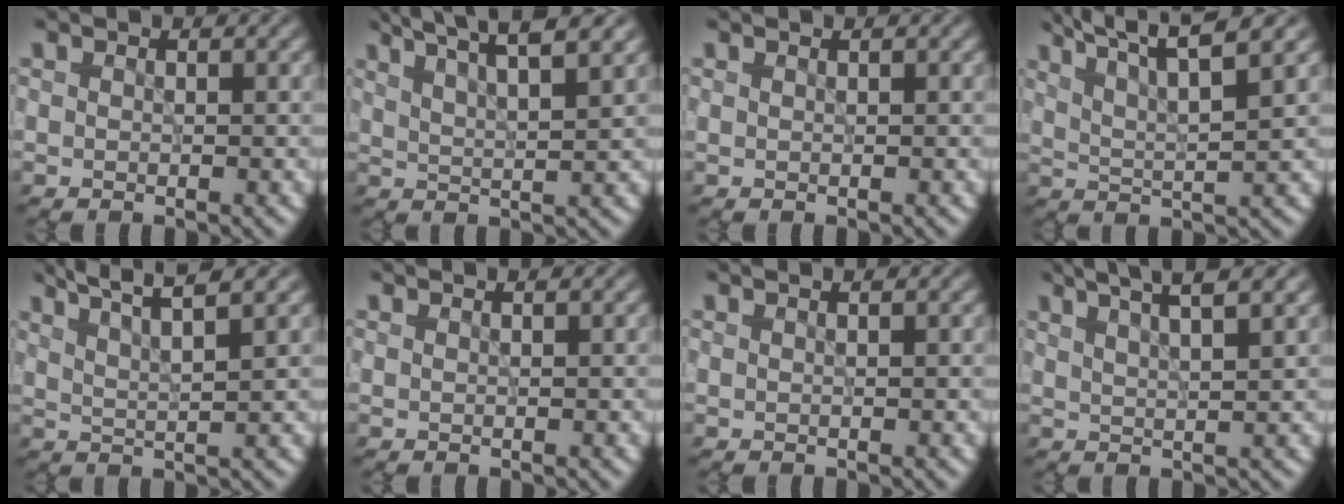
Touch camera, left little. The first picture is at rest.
{"total": 7.9, "force": [5.7, 1.7, 5.2], "torque": [-0.057, 0.026, 0.057]}
{"total": 0.0}
{"total": 7.1, "force": [5.2, 1.4, 4.7], "torque": [-0.074, 0.018, 0.065]}
{"total": 5.6, "force": [4.4, 0.8, 3.5], "torque": [-0.050, 0.017, 0.058]}
{"total": 0.9, "force": [0.6, 0.3, 0.6], "torque": [-0.005, 0.000, 0.002]}
{"total": 1.3, "force": [0.8, 0.5, 0.9], "torque": [-0.008, -0.001, -0.003]}
{"total": 5.9, "force": [4.1, 1.3, 4.0], "torque": [-0.037, 0.025, 0.037]}